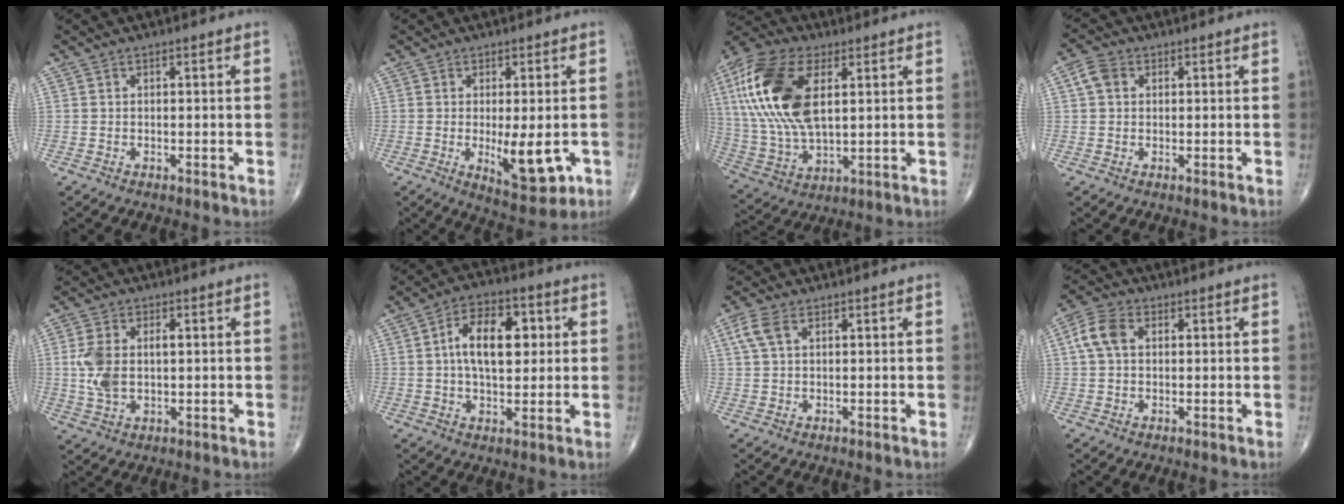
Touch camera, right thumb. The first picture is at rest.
{"total": 9.0, "force": [-1.7, 3.4, 8.2], "torque": [-0.108, -0.022, -0.016]}
{"total": 21.4, "force": [5.7, 10.8, 17.6], "torque": [-0.376, -0.006, 0.101]}
{"total": 3.4, "force": [1.0, 2.5, 2.1], "torque": [-0.047, 0.010, 0.018]}
{"total": 8.0, "force": [0.6, 4.8, 6.4], "torque": [-0.142, 0.008, 0.017]}
{"total": 12.2, "force": [2.0, 6.7, 10.0], "torque": [-0.145, 0.010, 0.027]}
{"total": 4.0, "force": [1.5, 2.2, 2.9], "torque": [-0.077, 0.015, 0.032]}
{"total": 6.0, "force": [1.2, 4.1, 4.2], "torque": [-0.092, 0.017, 0.017]}